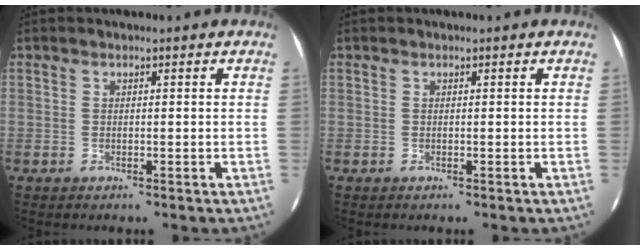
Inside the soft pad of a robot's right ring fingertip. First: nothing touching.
{"total": 0.0}